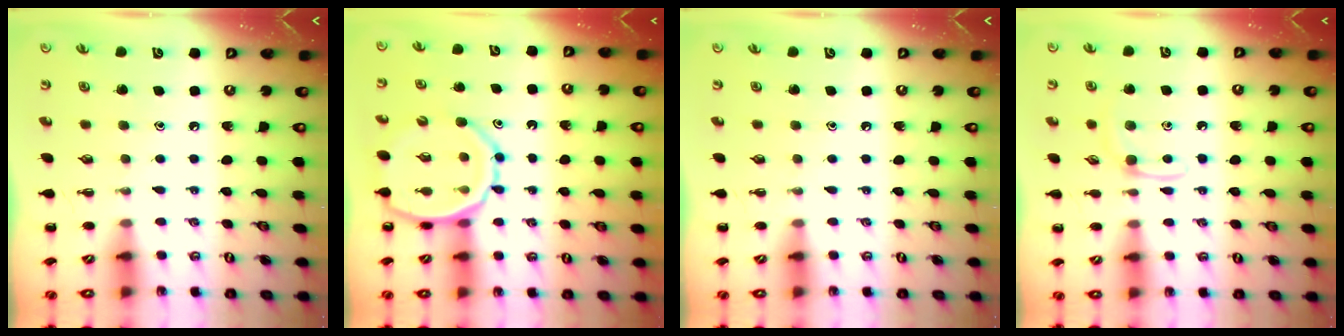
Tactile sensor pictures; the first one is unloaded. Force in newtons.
{"total": 11.5, "press": 11.0, "slide": 3.5}
{"total": 0.0}
{"total": 4.6, "press": 4.4, "slide": 1.4}